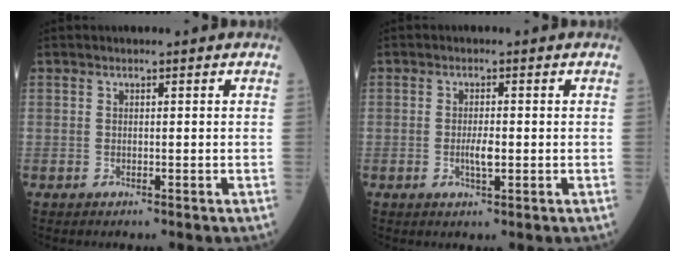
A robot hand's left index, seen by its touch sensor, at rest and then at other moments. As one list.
[{"total": 2.5, "force": [-0.5, 0.7, 2.3], "torque": [-0.049, -0.002, -0.009]}]